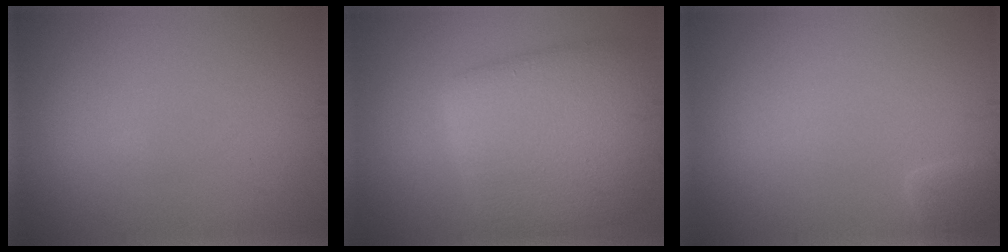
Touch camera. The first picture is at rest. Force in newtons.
{"total": 8.6, "press": 8.6, "slide": 0.3}
{"total": 0.9, "press": 0.9, "slide": 0.1}